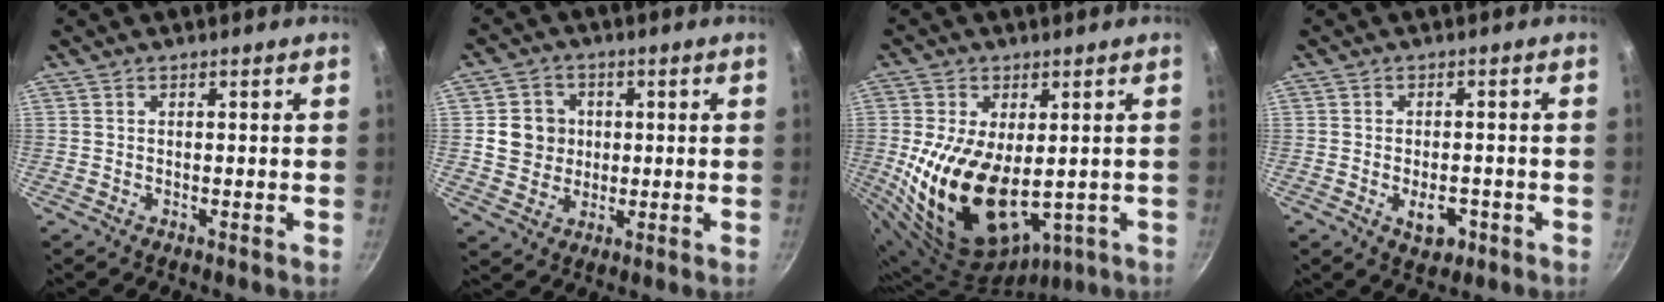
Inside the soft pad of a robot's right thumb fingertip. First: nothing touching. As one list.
[{"total": 7.3, "force": [0.7, 6.9, 2.4], "torque": [-0.005, 0.006, 0.011]}, {"total": 18.4, "force": [-1.3, 11.0, 14.6], "torque": [-0.253, -0.014, 0.003]}, {"total": 4.9, "force": [-1.8, 2.9, 3.5], "torque": [-0.036, 0.007, -0.019]}]